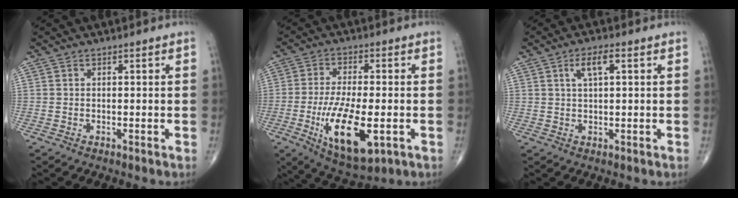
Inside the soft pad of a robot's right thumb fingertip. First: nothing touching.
{"total": 14.9, "force": [-4.2, 5.8, 13.1], "torque": [-0.232, -0.008, -0.061]}
{"total": 4.1, "force": [1.5, 1.3, 3.6], "torque": [-0.069, 0.005, 0.027]}